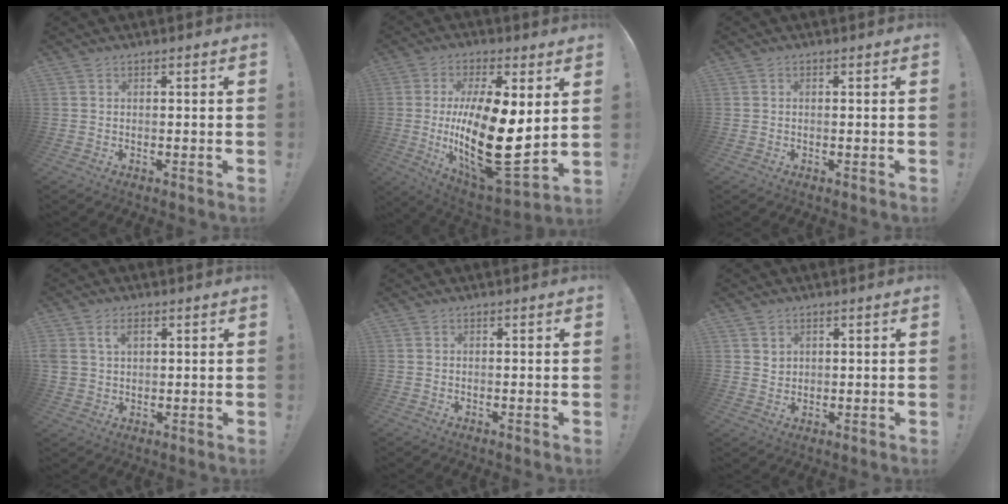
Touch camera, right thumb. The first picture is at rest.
{"total": 24.6, "force": [-0.1, 10.5, 22.3], "torque": [-0.399, -0.032, 0.008]}
{"total": 0.0}
{"total": 4.5, "force": [1.8, 3.3, 2.4], "torque": [-0.036, 0.001, 0.034]}
{"total": 0.0}
{"total": 2.8, "force": [1.8, 2.1, 0.5], "torque": [0.000, -0.010, 0.033]}